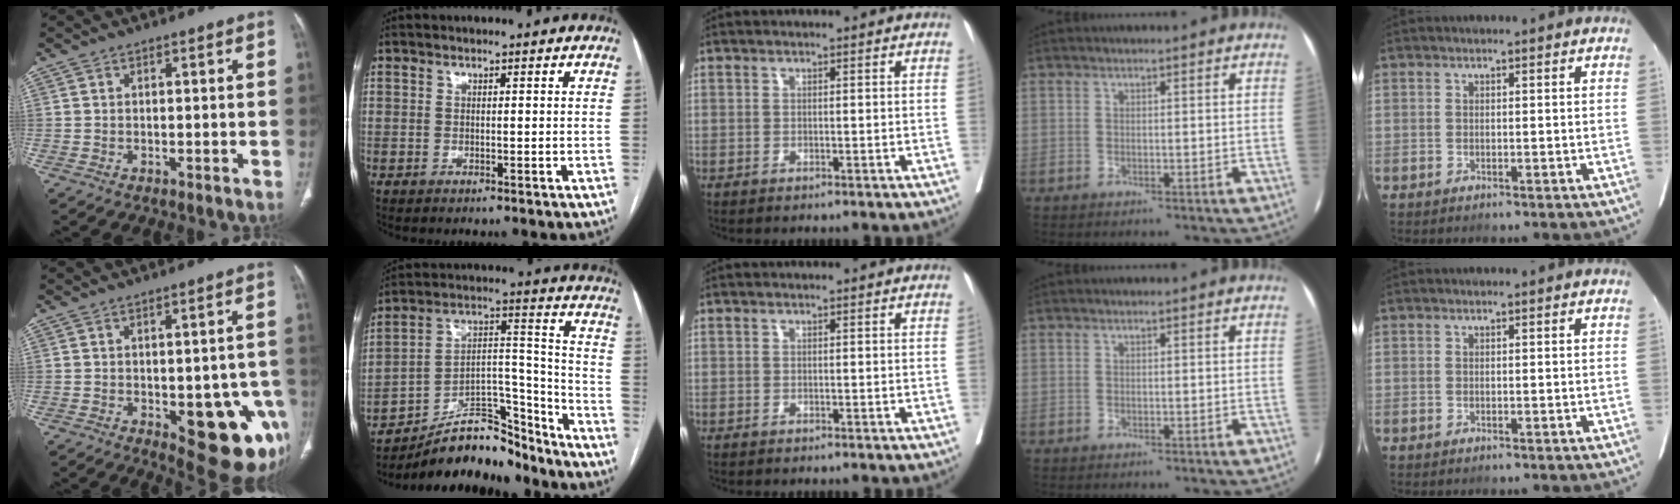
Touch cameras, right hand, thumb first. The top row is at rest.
{"thumb": {"total": 16.5, "force": [-5.6, 7.6, 13.6], "torque": [-0.113, 0.012, -0.048]}, "index": {"total": 16.5, "force": [-14.5, 5.2, 5.9], "torque": [-0.085, 0.052, -0.238]}}